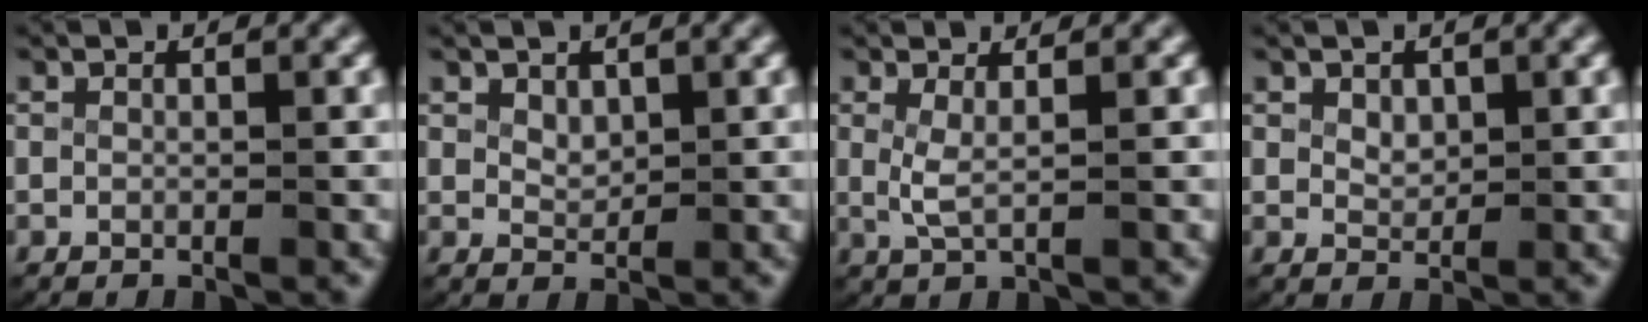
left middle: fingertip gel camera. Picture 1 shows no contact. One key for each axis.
{"total": 1.3, "fx": 1.0, "fy": 0.6, "fz": 0.6, "tx": -0.016, "ty": -0.011, "tz": 0.029}
{"total": 1.9, "fx": 0.4, "fy": 0.5, "fz": 1.8, "tx": -0.052, "ty": -0.015, "tz": 0.017}
{"total": 1.2, "fx": 0.7, "fy": 0.7, "fz": 0.6, "tx": -0.018, "ty": -0.012, "tz": 0.023}